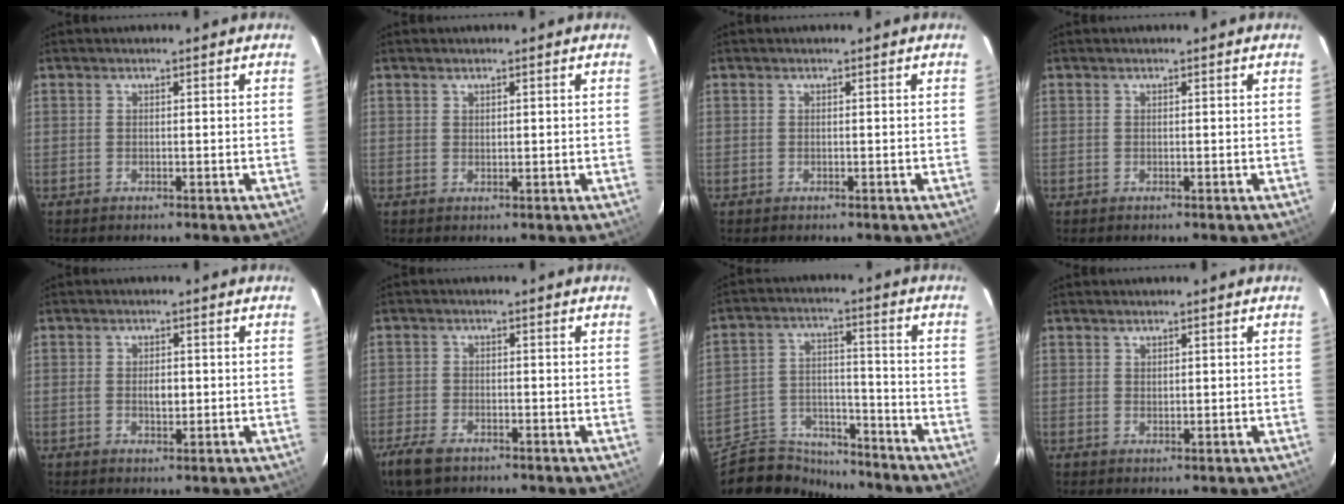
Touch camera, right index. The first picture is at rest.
{"total": 0.7, "force": [0.6, 0.4, 0.2], "torque": [-0.002, 0.002, 0.011]}
{"total": 0.0}
{"total": 0.0}
{"total": 2.8, "force": [-0.1, 1.5, 2.3], "torque": [-0.038, 0.001, -0.002]}
{"total": 6.6, "force": [-4.7, 3.1, 3.4], "torque": [-0.099, -0.017, -0.091]}
{"total": 11.8, "force": [-10.7, 4.5, 2.1], "torque": [-0.057, 0.029, -0.181]}
{"total": 0.9, "force": [0.7, 0.5, 0.2], "torque": [-0.002, 0.002, 0.013]}